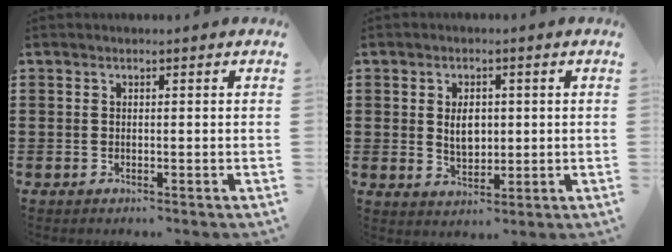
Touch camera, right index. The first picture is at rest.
{"total": 4.1, "force": [0.3, 2.5, 3.3], "torque": [-0.053, 0.001, 0.000]}